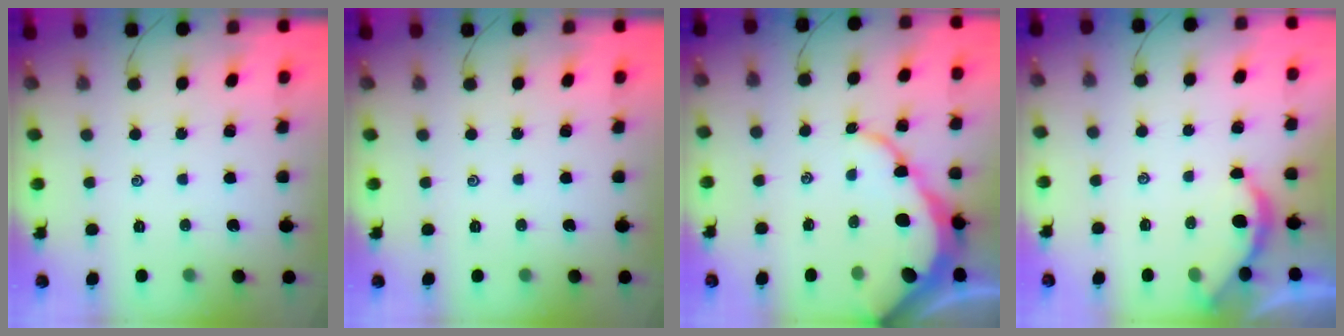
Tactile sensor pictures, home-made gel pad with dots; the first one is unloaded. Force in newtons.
{"total": 0.0}
{"total": 10.7, "press": 10.7, "slide": 1.2}
{"total": 1.9, "press": 1.9, "slide": 0.1}